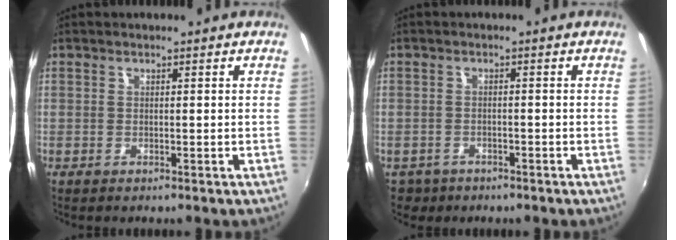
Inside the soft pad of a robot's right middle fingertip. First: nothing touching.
{"total": 4.6, "force": [-2.7, 3.5, 1.3], "torque": [-0.042, -0.008, -0.039]}